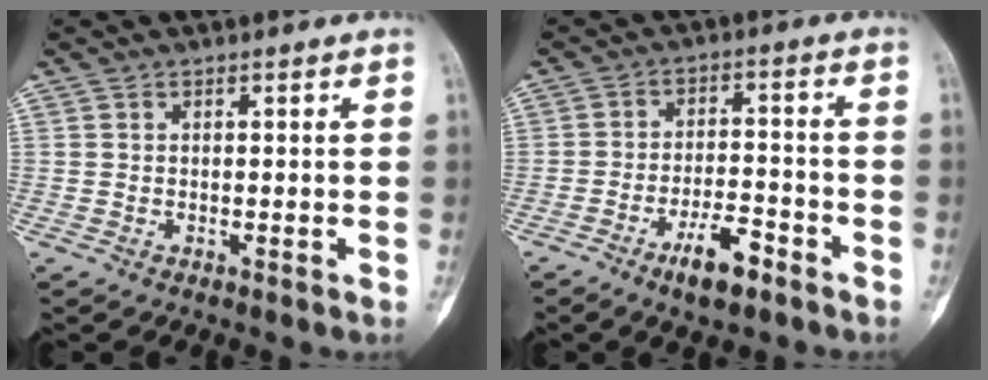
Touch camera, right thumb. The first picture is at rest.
{"total": 7.5, "force": [-4.7, 2.6, 5.2], "torque": [-0.084, 0.030, -0.077]}